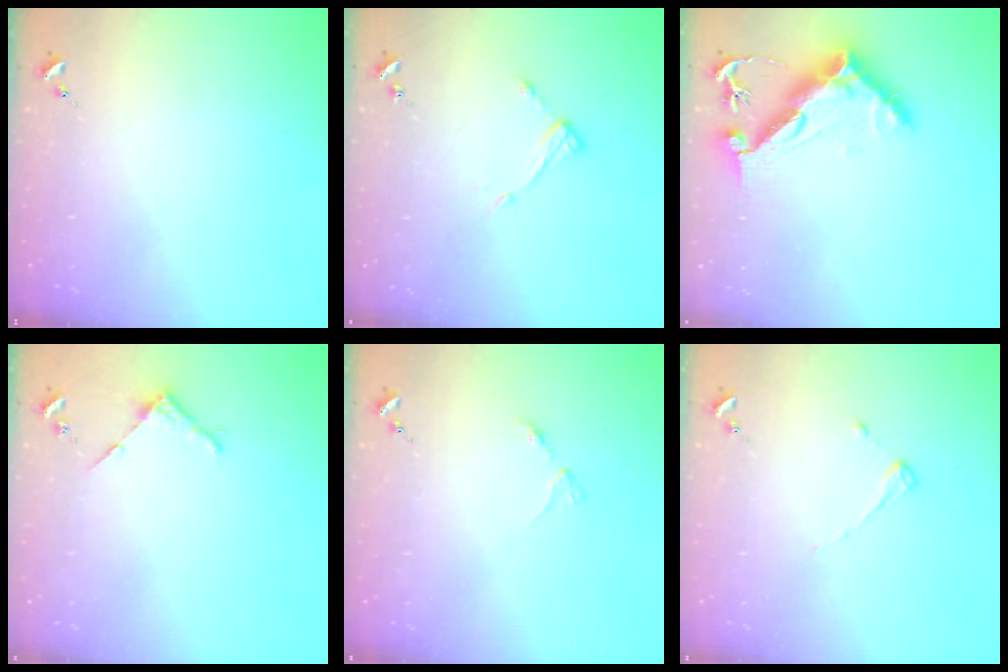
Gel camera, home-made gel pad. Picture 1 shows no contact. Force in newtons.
{"total": 7.9, "press": 7.9, "slide": 0.3}
{"total": 14.3, "press": 14.3, "slide": 0.8}
{"total": 2.9, "press": 2.8, "slide": 0.2}
{"total": 2.9, "press": 2.8, "slide": 0.4}
{"total": 2.7, "press": 2.7, "slide": 0.3}